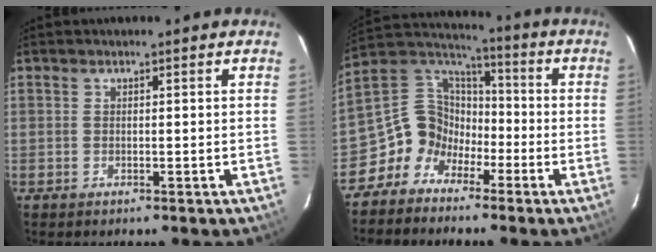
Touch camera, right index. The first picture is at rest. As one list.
[{"total": 9.7, "force": [-5.6, 7.5, 2.6], "torque": [-0.067, 0.040, -0.124]}]